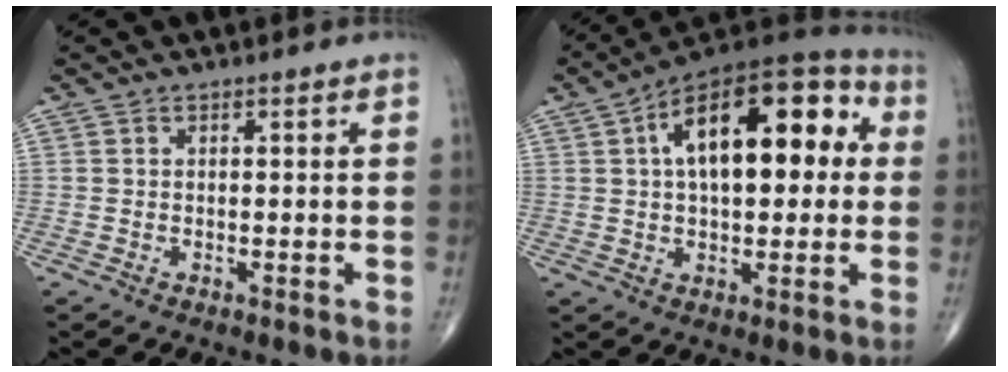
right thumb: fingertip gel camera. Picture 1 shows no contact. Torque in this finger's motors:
{"motor_torque": [0.01, 1.73, 1.44, 1.05, 0.13]}